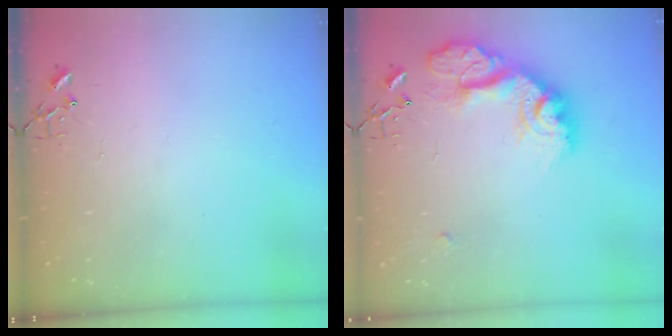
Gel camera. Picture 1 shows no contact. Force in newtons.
{"total": 20.0, "press": 20.0, "slide": 1.6}